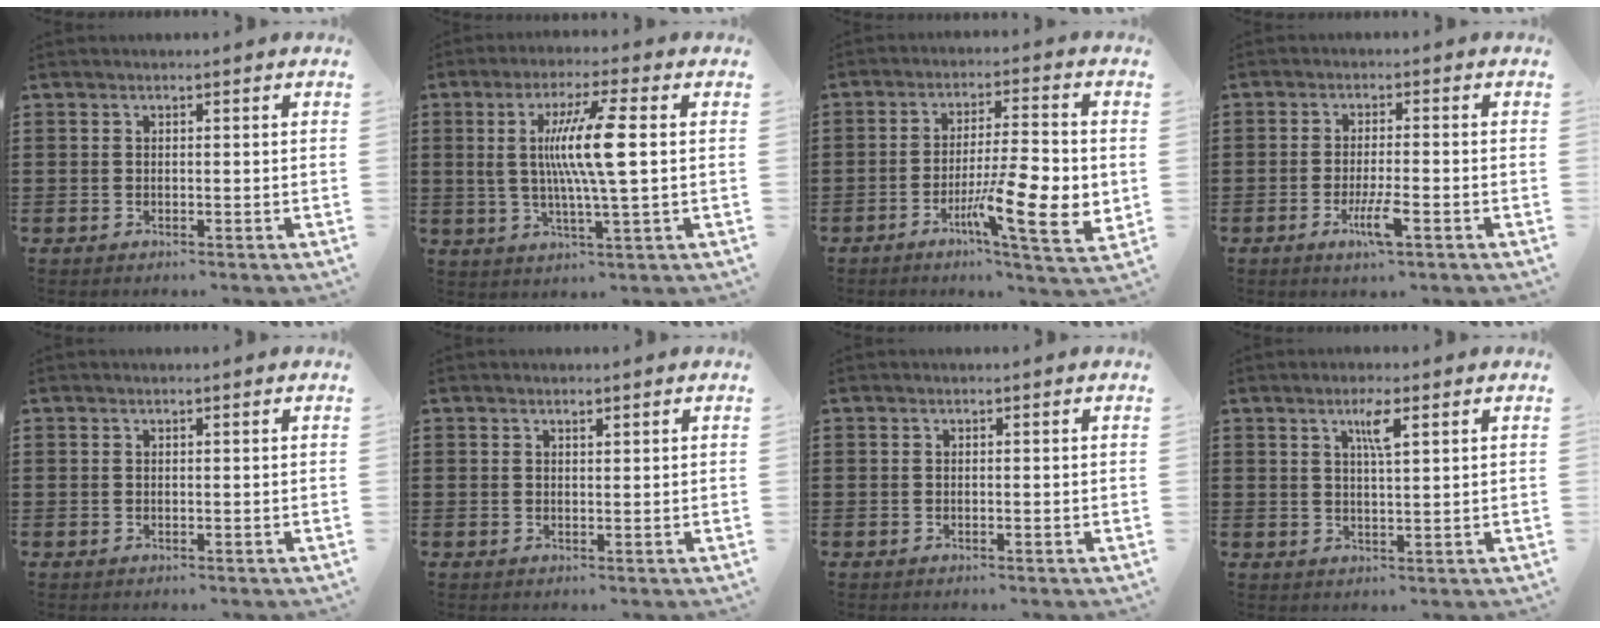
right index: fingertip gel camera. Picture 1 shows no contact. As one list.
[{"total": 10.2, "force": [1.3, 0.4, 10.1], "torque": [-0.203, -0.003, 0.009]}, {"total": 11.4, "force": [-2.6, 2.3, 10.8], "torque": [-0.171, -0.014, -0.045]}, {"total": 5.0, "force": [-2.3, 0.6, 4.5], "torque": [-0.092, -0.016, -0.042]}, {"total": 0.0}, {"total": 0.7, "force": [0.6, 0.3, 0.3], "torque": [-0.007, 0.002, 0.011]}, {"total": 0.0}, {"total": 3.7, "force": [2.0, 0.5, 3.1], "torque": [-0.059, 0.001, 0.030]}]